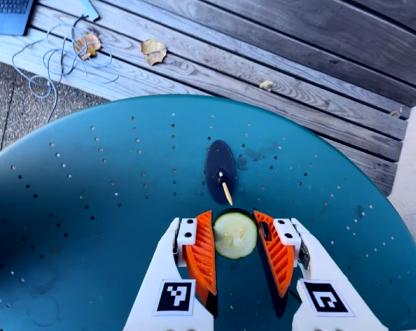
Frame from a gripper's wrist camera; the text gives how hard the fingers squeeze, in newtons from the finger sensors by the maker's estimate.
{"total": 11.7, "left": 11.7, "right": 11.8}